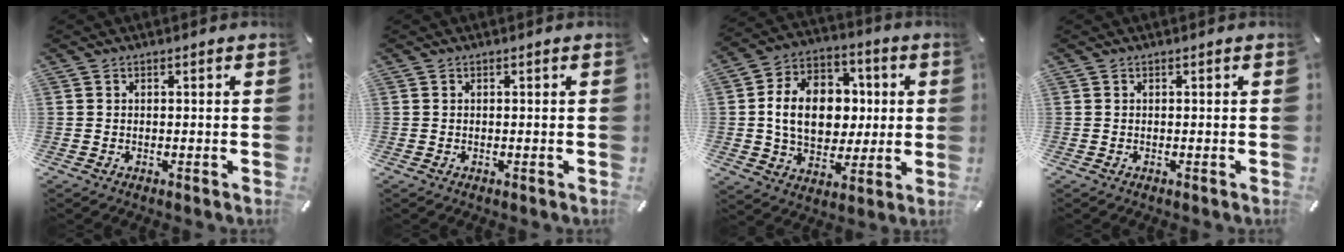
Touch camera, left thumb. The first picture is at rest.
{"total": 0.0}
{"total": 15.6, "force": [0.1, 12.5, 9.3], "torque": [-0.178, 0.017, 0.009]}
{"total": 0.0}